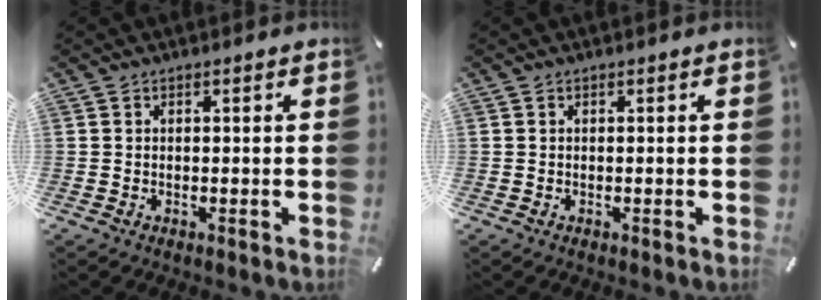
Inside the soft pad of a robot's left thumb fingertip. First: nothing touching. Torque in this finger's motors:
{"motor_torque": [0.00, 0.00, -0.03, 0.03, 0.00]}